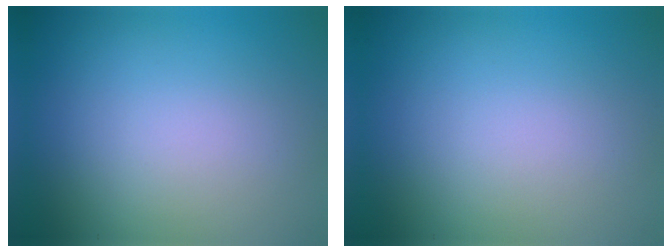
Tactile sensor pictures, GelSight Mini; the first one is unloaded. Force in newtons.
{"total": 0.0}